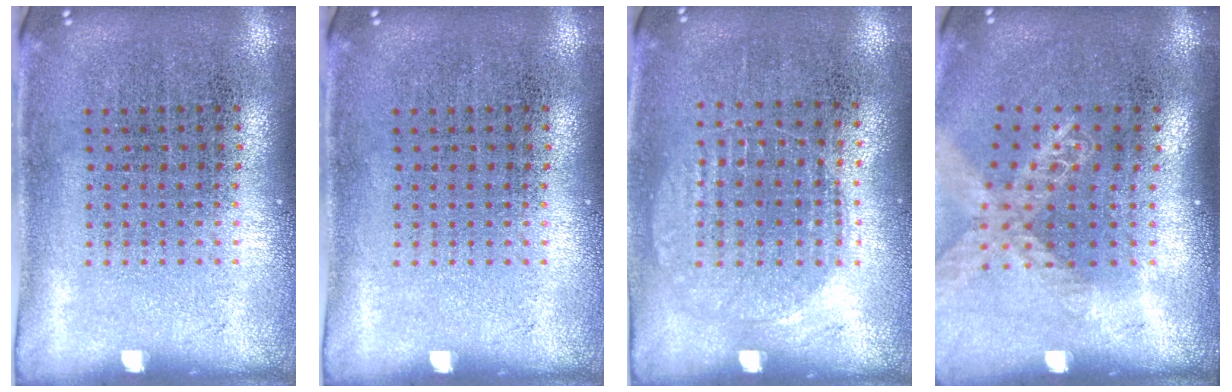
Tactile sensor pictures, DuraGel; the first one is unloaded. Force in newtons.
{"total": 0.0}
{"total": 1.0, "press": 0.9, "slide": 0.3}
{"total": 1.5, "press": 1.3, "slide": 0.8}